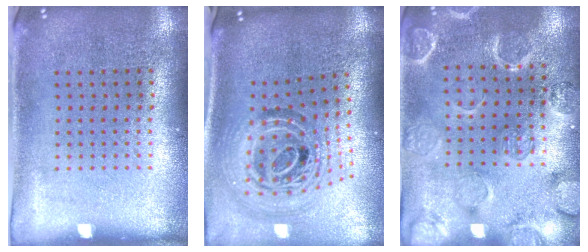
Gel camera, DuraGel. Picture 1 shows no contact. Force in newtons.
{"total": 2.1, "press": 1.6, "slide": 1.3}
{"total": 2.5, "press": 2.5, "slide": 0.3}